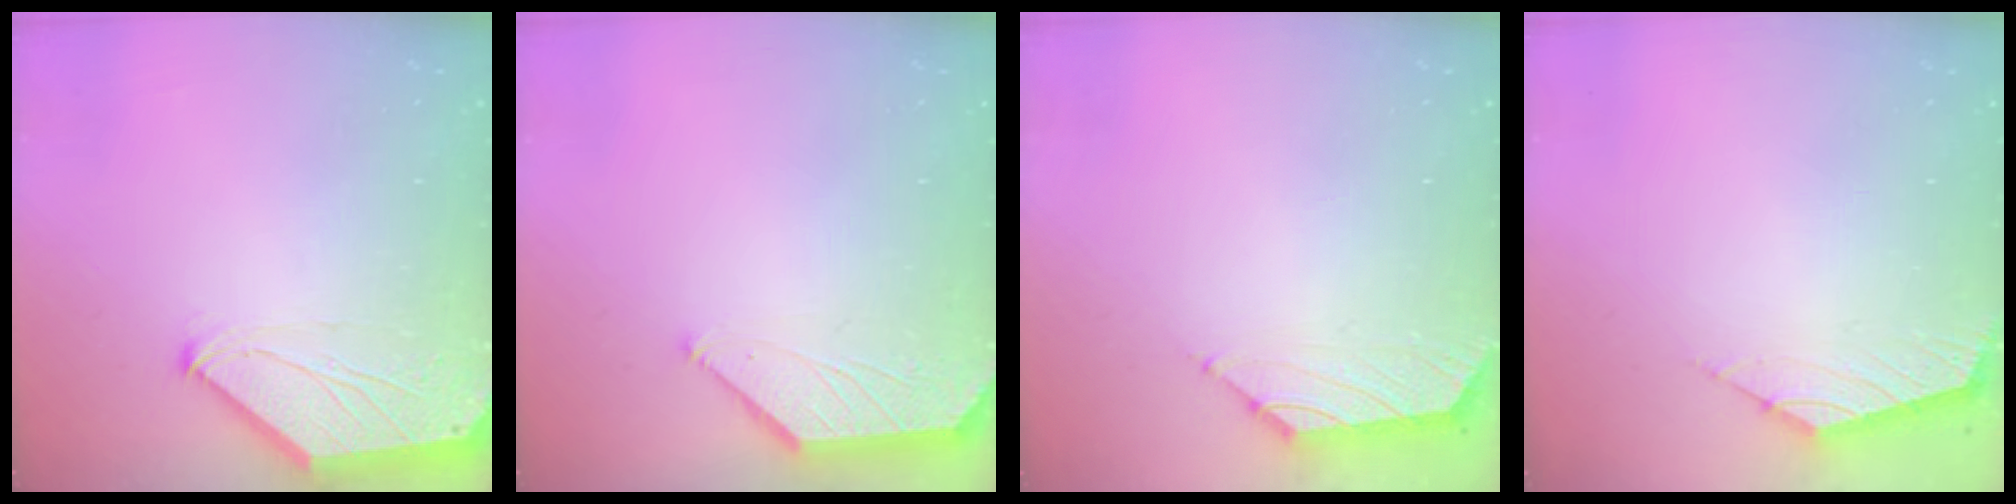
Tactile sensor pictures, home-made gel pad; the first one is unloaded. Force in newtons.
{"total": 1.4, "press": 1.4, "slide": 0.3}
{"total": 1.6, "press": 1.5, "slide": 0.6}
{"total": 2.5, "press": 2.4, "slide": 0.7}